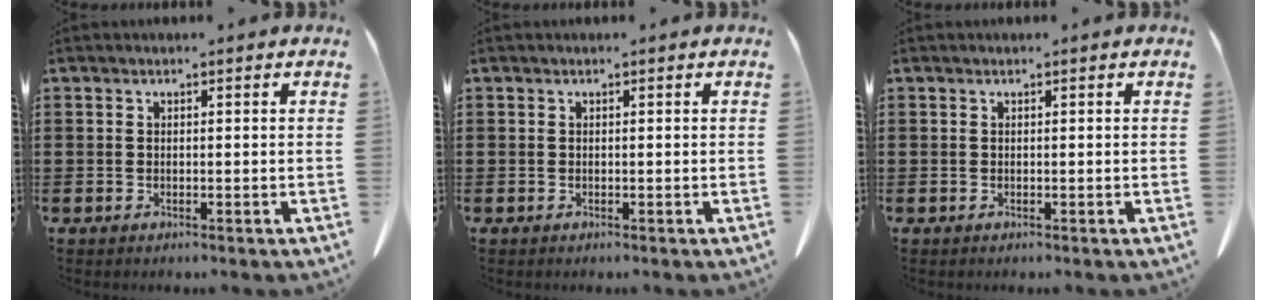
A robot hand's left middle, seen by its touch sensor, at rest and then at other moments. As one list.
[{"total": 0.0}, {"total": 0.0}]